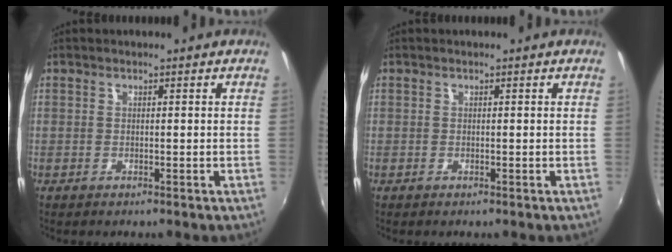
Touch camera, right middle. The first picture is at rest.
{"total": 0.0}